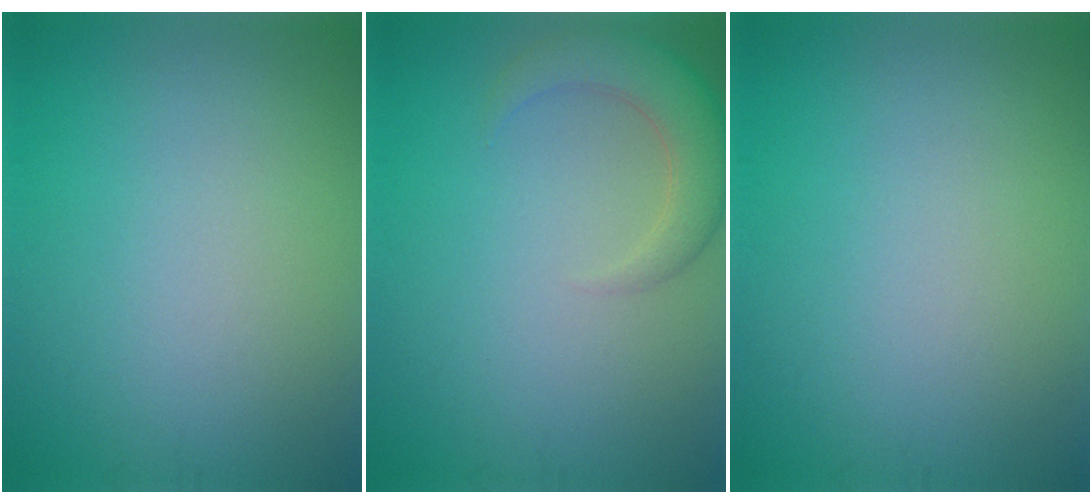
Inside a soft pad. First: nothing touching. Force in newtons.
{"total": 4.1, "press": 4.1, "slide": 0.4}
{"total": 0.0}